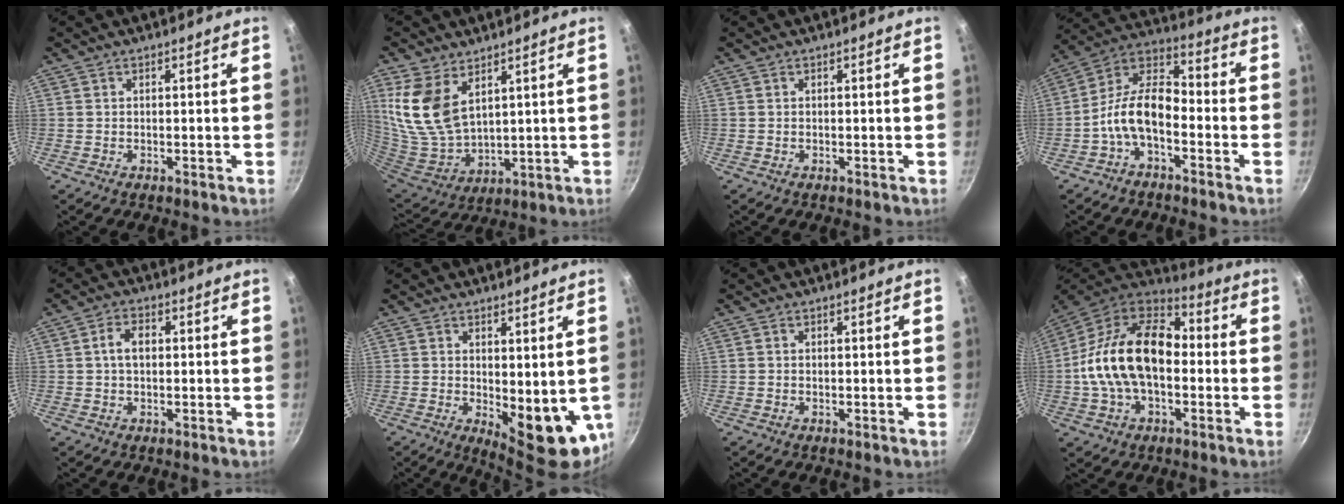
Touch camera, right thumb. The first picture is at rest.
{"total": 13.9, "force": [6.1, 8.1, 9.4], "torque": [-0.186, -0.041, 0.138]}
{"total": 0.0}
{"total": 11.2, "force": [-4.1, 5.8, 8.6], "torque": [-0.152, 0.055, -0.095]}
{"total": 4.0, "force": [0.3, 2.6, 3.1], "torque": [-0.048, 0.011, 0.001]}
{"total": 11.2, "force": [-0.1, 5.0, 10.0], "torque": [-0.107, -0.015, 0.016]}
{"total": 0.0}
{"total": 21.3, "force": [-1.2, 13.3, 16.5], "torque": [-0.277, 0.044, -0.038]}